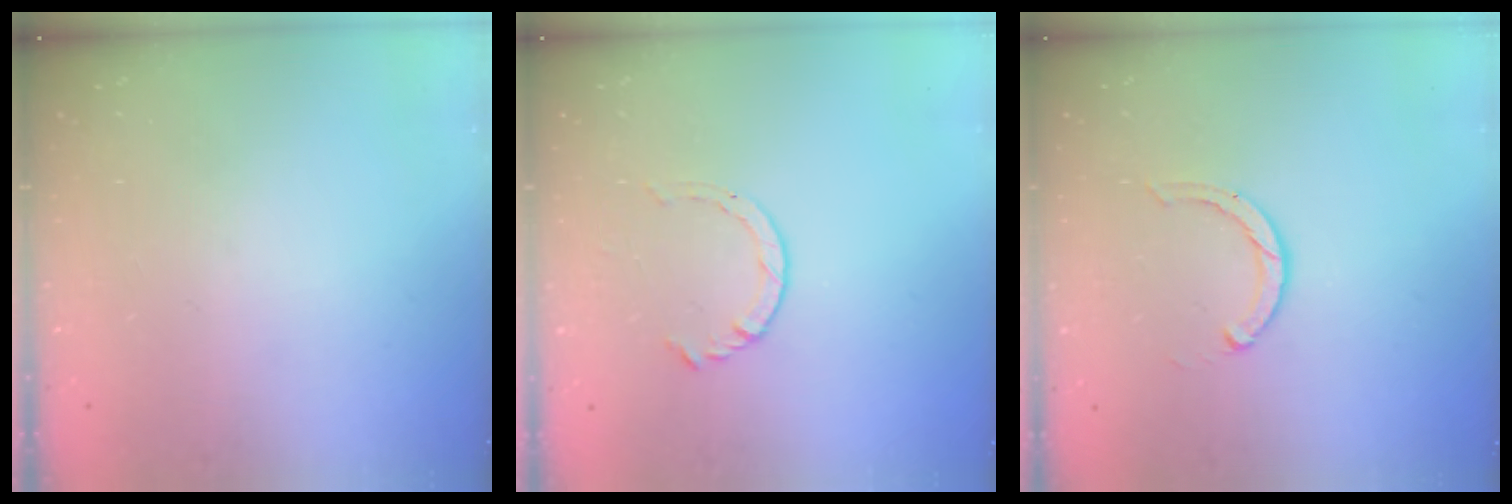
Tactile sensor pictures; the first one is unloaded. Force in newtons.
{"total": 3.4, "press": 3.4, "slide": 0.5}
{"total": 2.3, "press": 2.3, "slide": 0.4}